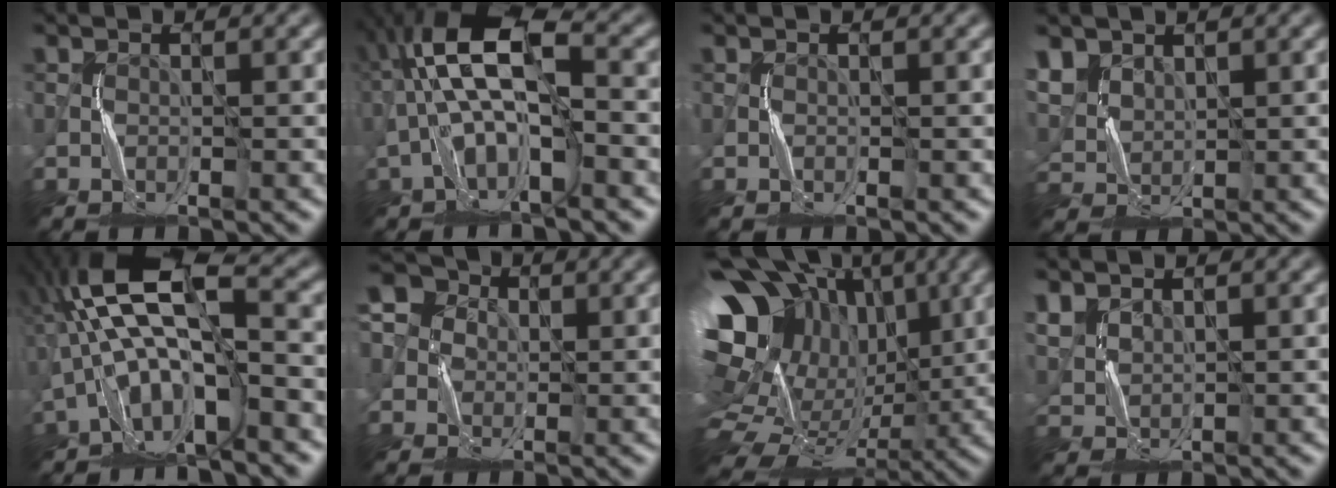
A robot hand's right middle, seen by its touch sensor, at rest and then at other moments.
{"total": 8.1, "force": [-0.8, 3.1, 7.5], "torque": [-0.137, 0.030, -0.020]}
{"total": 0.0}
{"total": 3.2, "force": [2.4, 2.1, 0.6], "torque": [-0.023, 0.002, 0.056]}
{"total": 11.5, "force": [-1.4, 4.3, 10.6], "torque": [-0.195, 0.029, -0.025]}
{"total": 4.8, "force": [0.2, 4.4, 1.7], "torque": [-0.035, 0.020, -0.014]}
{"total": 17.4, "force": [4.9, 13.2, 10.2], "torque": [-0.197, 0.013, 0.118]}
{"total": 2.1, "force": [1.9, 1.0, 0.0], "torque": [-0.005, 0.000, 0.048]}